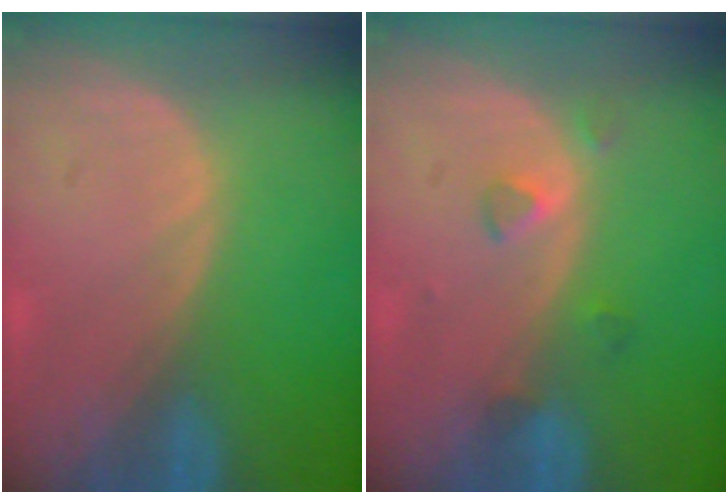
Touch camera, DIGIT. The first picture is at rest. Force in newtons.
{"total": 2.5, "press": 2.3, "slide": 0.9}